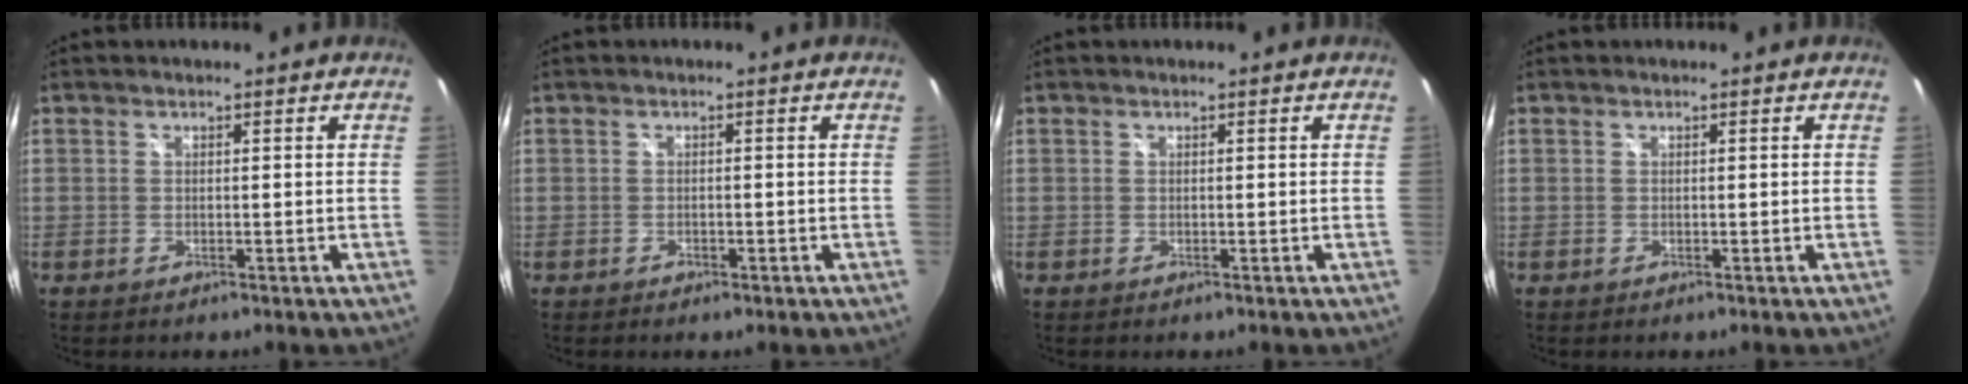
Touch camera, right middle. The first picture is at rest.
{"total": 1.0, "force": [-0.6, 0.6, 0.5], "torque": [-0.008, -0.003, -0.011]}
{"total": 0.0}
{"total": 0.0}